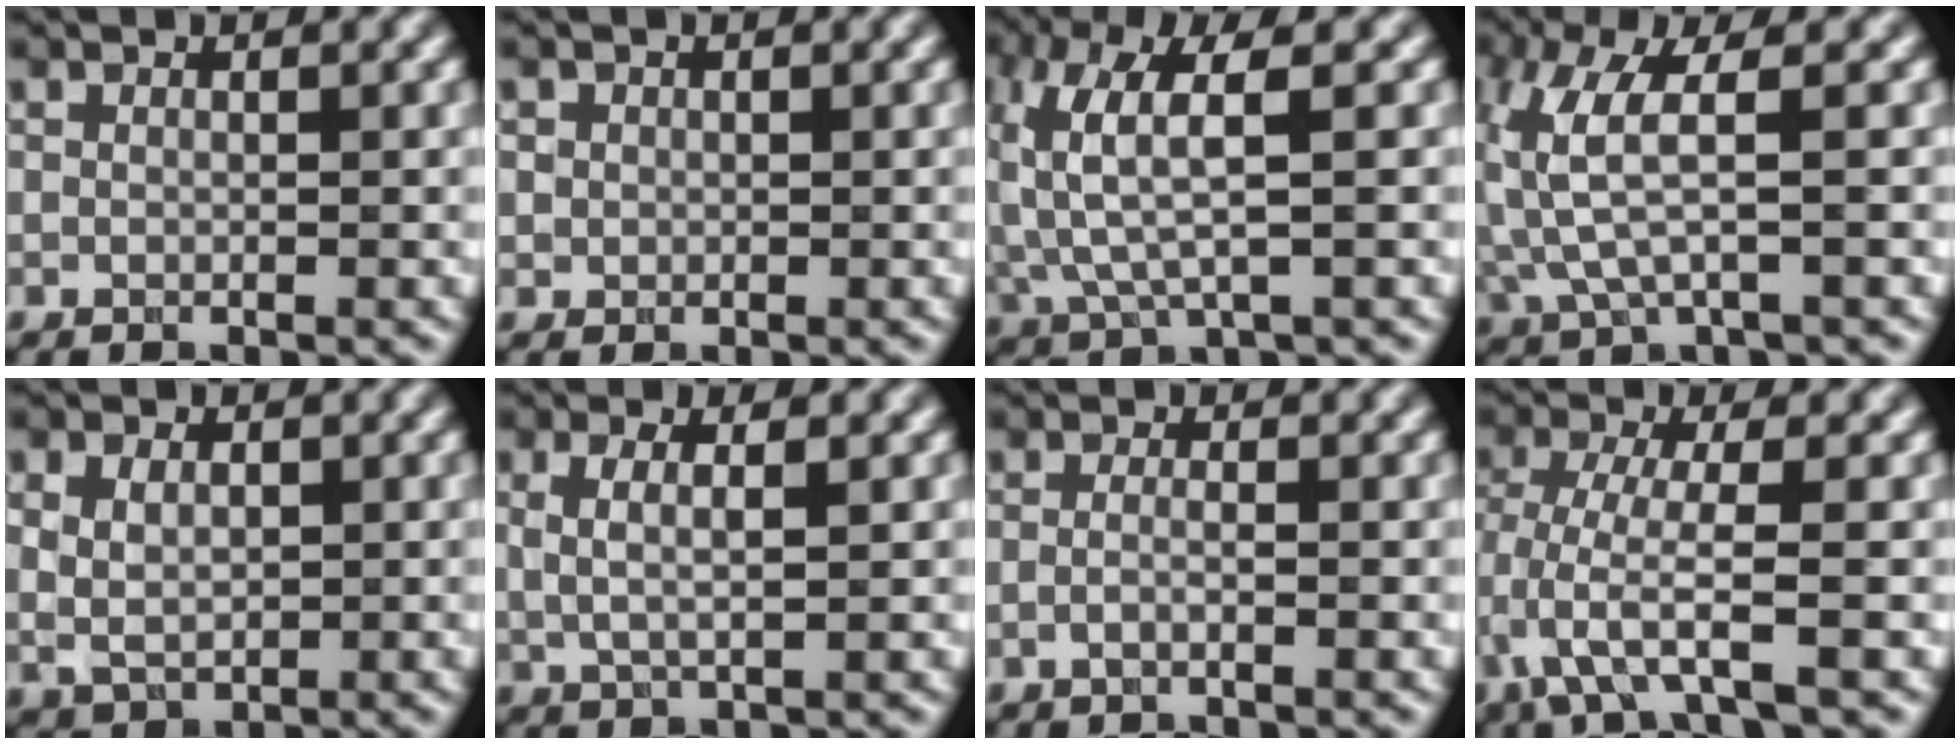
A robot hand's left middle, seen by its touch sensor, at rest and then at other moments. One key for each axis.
{"total": 0.9, "fx": 0.2, "fy": 0.9, "fz": 0.1, "tx": 0.008, "ty": -0.004, "tz": 0.003}
{"total": 5.8, "fx": 1.2, "fy": 1.9, "fz": 5.4, "tx": -0.130, "ty": 0.005, "tz": 0.025}
{"total": 5.1, "fx": 0.4, "fy": 1.5, "fz": 4.9, "tx": -0.129, "ty": -0.001, "tz": 0.010}
{"total": 3.6, "fx": 0.6, "fy": 2.6, "fz": 2.4, "tx": -0.039, "ty": 0.003, "tz": 0.012}
{"total": 2.7, "fx": 0.6, "fy": 0.9, "fz": 2.5, "tx": -0.048, "ty": 0.001, "tz": 0.013}
{"total": 1.1, "fx": -0.5, "fy": 0.3, "fz": 1.0, "tx": -0.020, "ty": -0.003, "tz": -0.013}
{"total": 4.9, "fx": -2.6, "fy": 0.9, "fz": 4.1, "tx": -0.087, "ty": -0.004, "tz": -0.053}